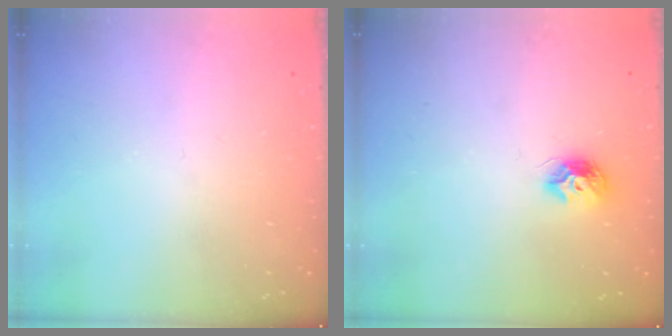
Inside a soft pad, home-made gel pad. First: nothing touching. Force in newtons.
{"total": 8.0, "press": 8.0, "slide": 0.5}